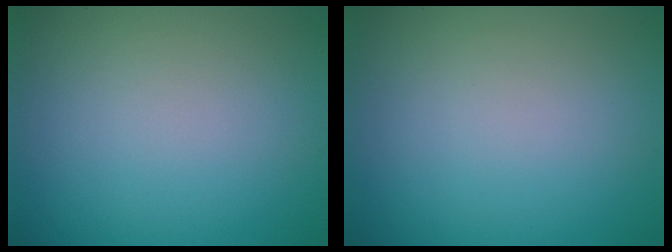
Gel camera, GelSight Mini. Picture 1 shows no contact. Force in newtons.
{"total": 0.0}